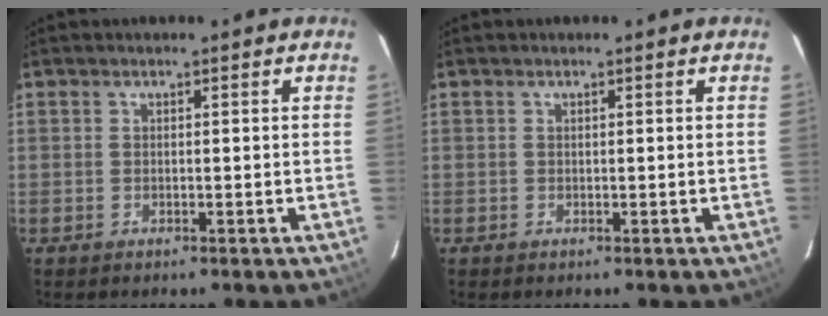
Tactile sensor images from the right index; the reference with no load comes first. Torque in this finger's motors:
{"motor_torque": [-0.02, 0.10, -0.02, 0.01]}